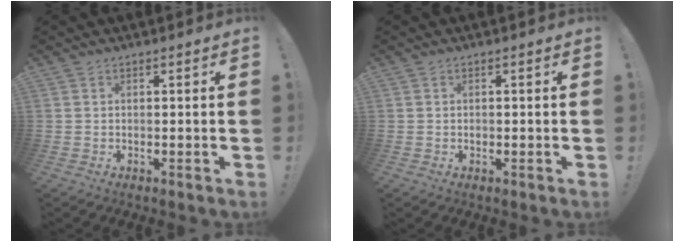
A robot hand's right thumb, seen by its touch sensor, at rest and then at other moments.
{"total": 0.6, "force": [-0.2, 0.5, 0.1], "torque": [-0.006, 0.004, -0.004]}